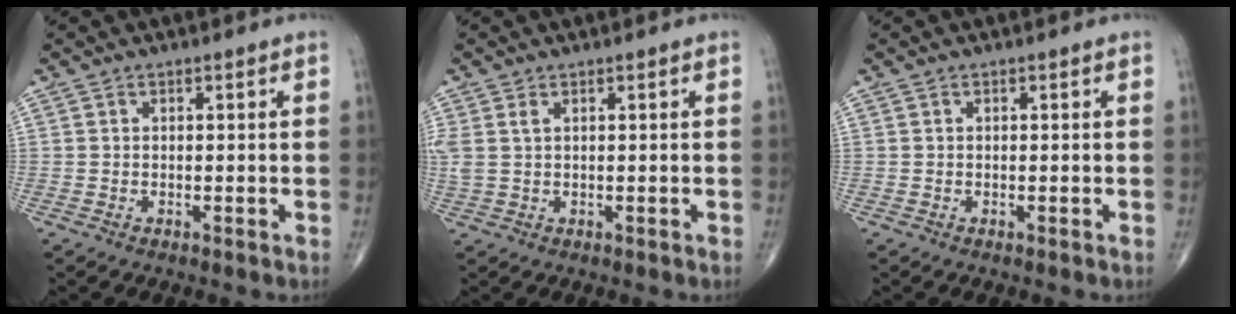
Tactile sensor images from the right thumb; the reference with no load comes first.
{"total": 2.7, "force": [1.1, 1.3, 2.1], "torque": [-0.066, 0.012, 0.032]}
{"total": 0.0}